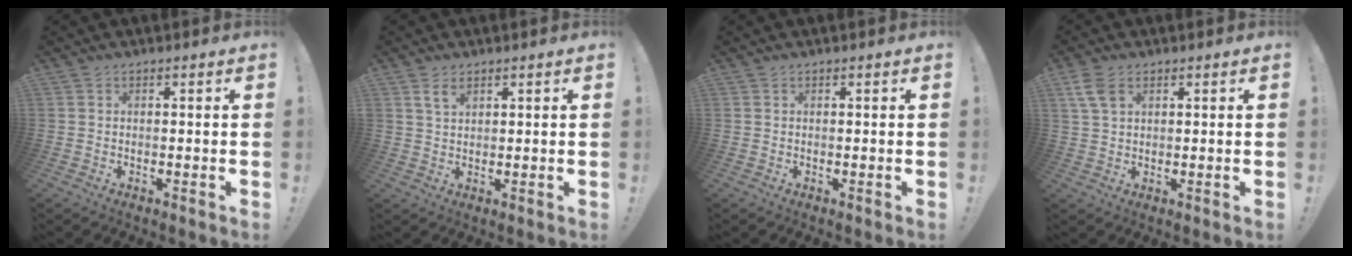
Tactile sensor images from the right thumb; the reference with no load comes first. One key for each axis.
{"total": 3.3, "fx": 2.1, "fy": 1.4, "fz": 2.1, "tx": -0.034, "ty": -0.007, "tz": 0.038}
{"total": 0.0}
{"total": 5.5, "fx": 2.6, "fy": 3.2, "fz": 3.6, "tx": -0.073, "ty": -0.001, "tz": 0.054}